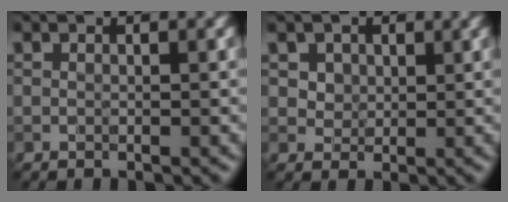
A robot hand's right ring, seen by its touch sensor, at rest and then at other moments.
{"total": 3.5, "force": [2.1, 2.5, 1.4], "torque": [-0.045, 0.002, 0.039]}